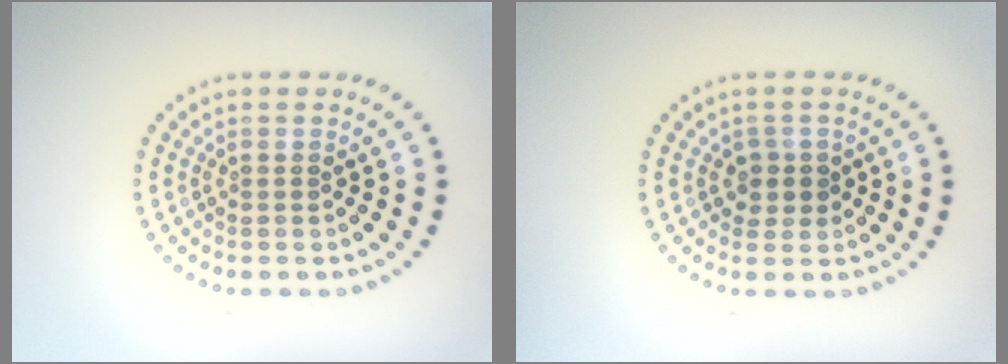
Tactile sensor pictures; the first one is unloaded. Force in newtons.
{"total": 1.7, "press": 1.4, "slide": 1.0}